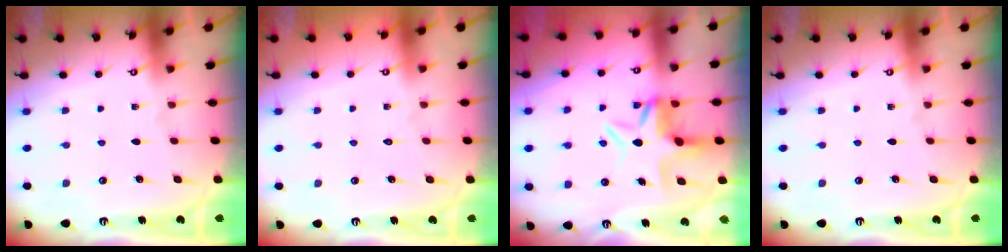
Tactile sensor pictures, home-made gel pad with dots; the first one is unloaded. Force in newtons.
{"total": 1.6, "press": 1.6, "slide": 0.1}
{"total": 6.7, "press": 6.6, "slide": 0.7}
{"total": 0.0}